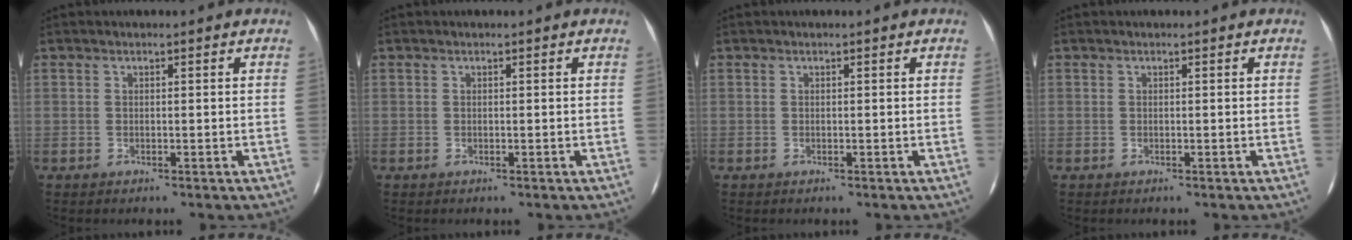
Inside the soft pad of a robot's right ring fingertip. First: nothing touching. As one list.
[{"total": 0.0}, {"total": 0.0}, {"total": 0.0}]